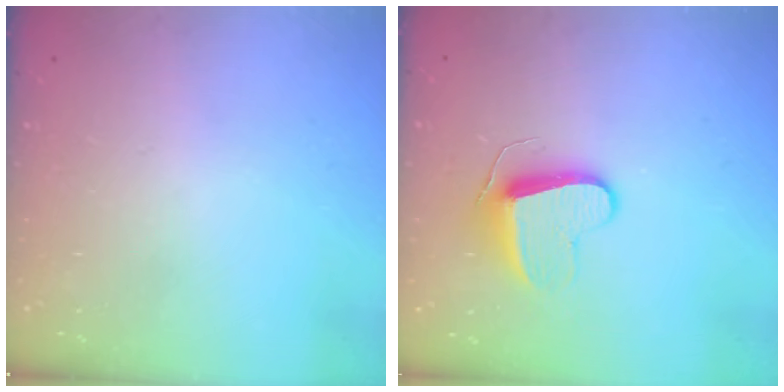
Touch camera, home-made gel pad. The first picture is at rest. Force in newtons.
{"total": 11.2, "press": 11.1, "slide": 0.8}